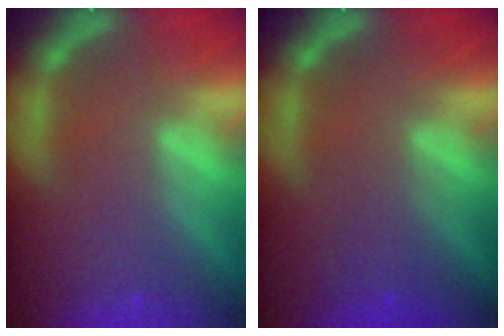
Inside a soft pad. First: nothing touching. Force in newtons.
{"total": 2.0}